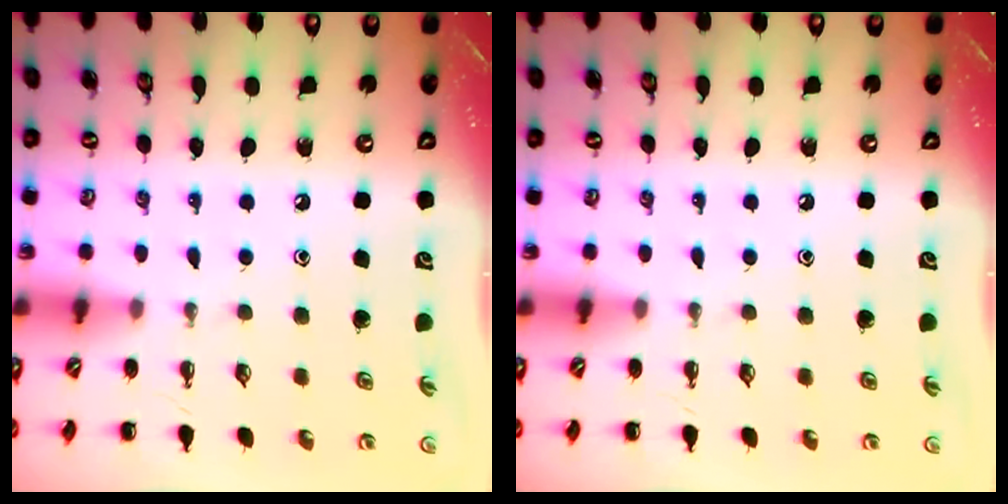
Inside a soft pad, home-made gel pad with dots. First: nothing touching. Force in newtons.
{"total": 0.0}